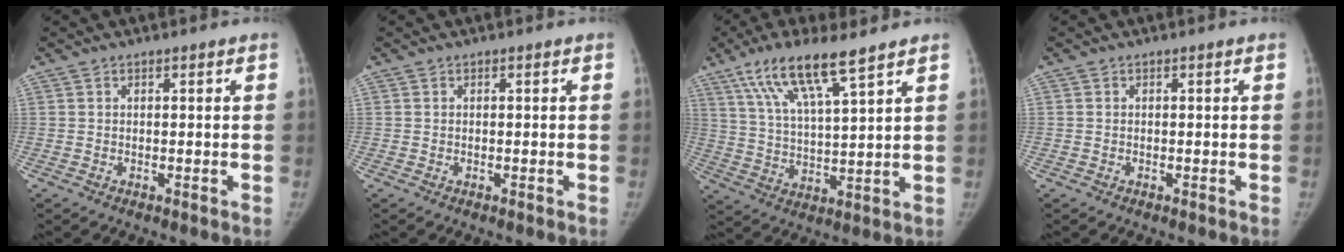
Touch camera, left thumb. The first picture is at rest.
{"total": 0.0}
{"total": 13.2, "force": [8.5, 2.4, 9.8], "torque": [-0.182, -0.028, 0.167]}
{"total": 0.0}